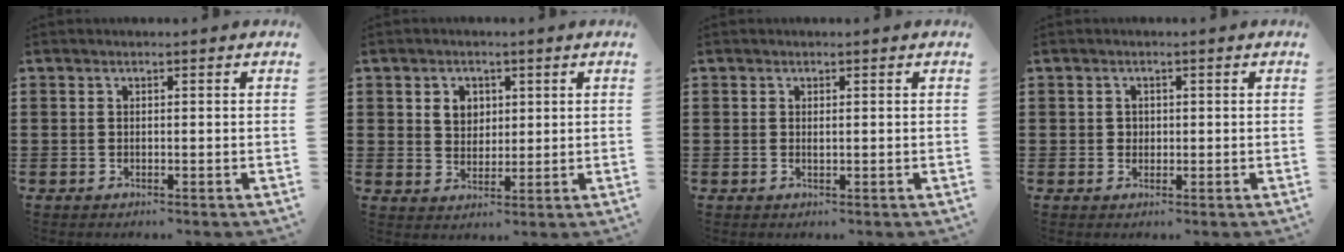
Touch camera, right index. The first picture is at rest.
{"total": 3.4, "force": [1.3, 2.8, 1.4], "torque": [-0.039, 0.011, 0.022]}
{"total": 0.5, "force": [0.1, 0.0, 0.5], "torque": [-0.011, -0.003, 0.002]}
{"total": 1.2, "force": [0.2, 1.1, 0.3], "torque": [-0.009, 0.005, 0.003]}